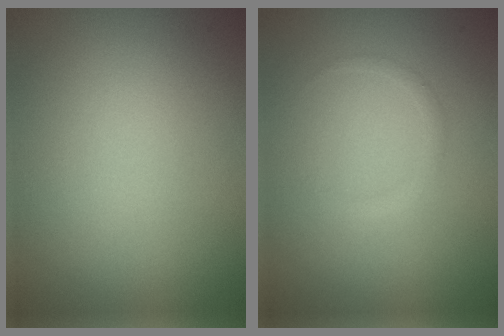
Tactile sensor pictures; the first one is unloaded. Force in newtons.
{"total": 0.8, "press": 0.8, "slide": 0.0}